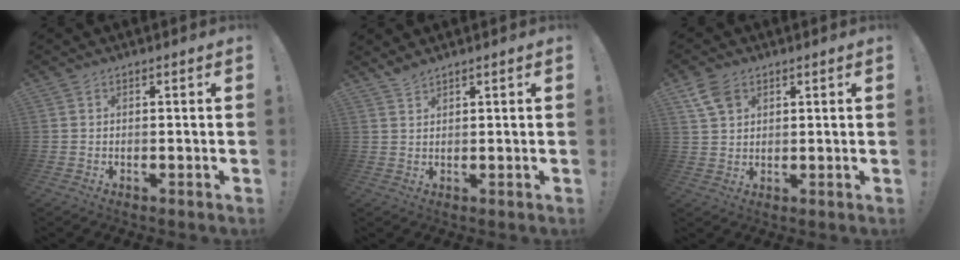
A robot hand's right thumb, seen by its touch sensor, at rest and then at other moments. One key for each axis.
{"total": 2.4, "fx": 2.2, "fy": 0.4, "fz": 0.9, "tx": -0.011, "ty": -0.014, "tz": 0.040}
{"total": 6.7, "fx": 3.6, "fy": 4.4, "fz": 3.5, "tx": -0.061, "ty": -0.006, "tz": 0.072}